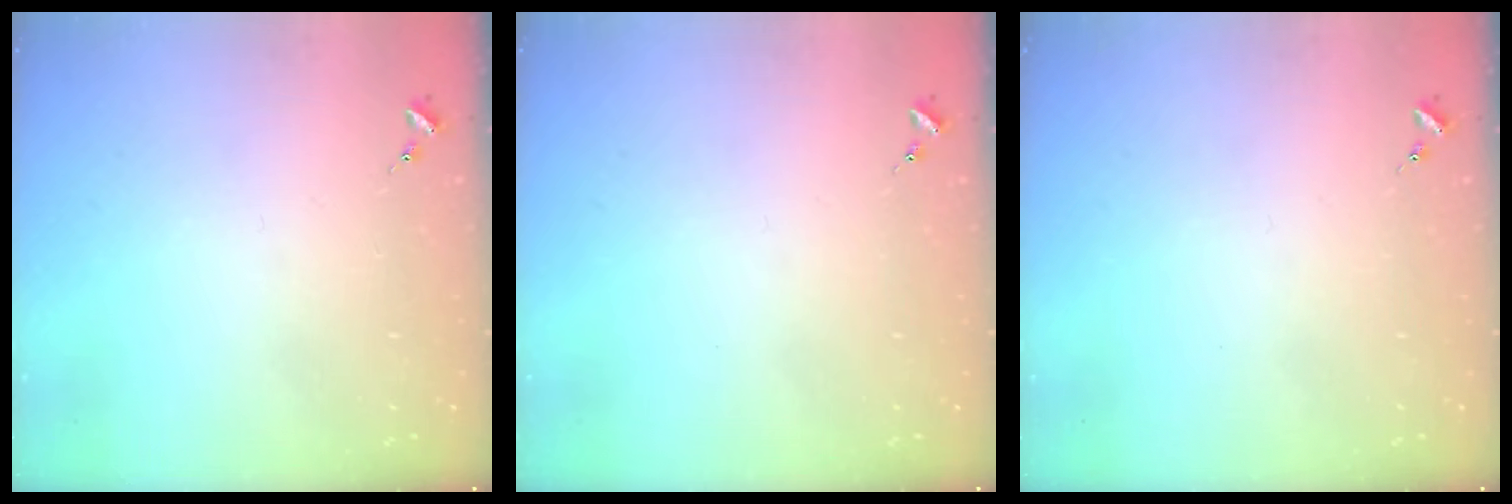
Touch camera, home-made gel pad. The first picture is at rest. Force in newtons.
{"total": 0.0}
{"total": 0.0}